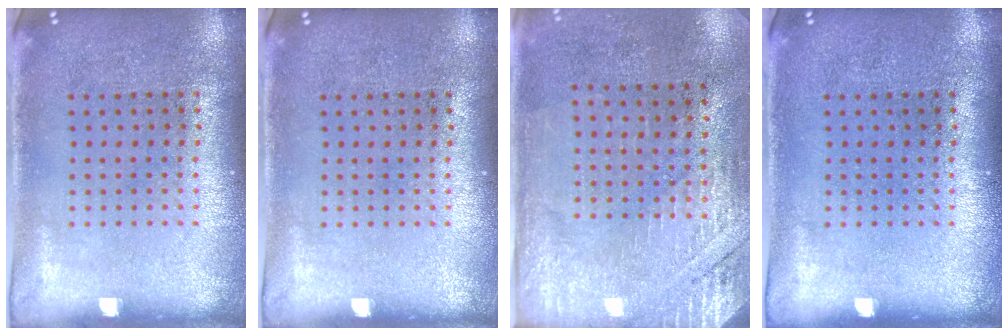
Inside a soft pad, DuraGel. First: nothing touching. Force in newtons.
{"total": 0.0}
{"total": 2.8, "press": 2.5, "slide": 1.3}
{"total": 0.0}